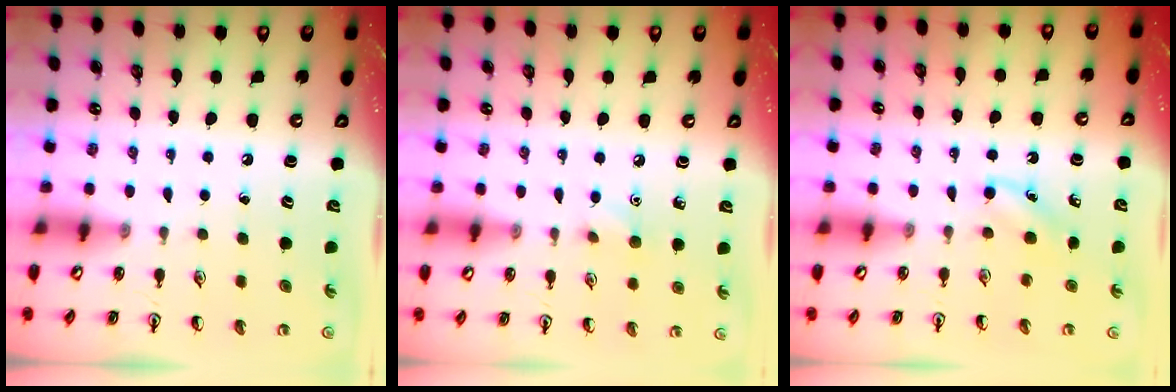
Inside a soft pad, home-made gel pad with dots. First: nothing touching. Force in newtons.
{"total": 5.4, "press": 5.3, "slide": 1.1}
{"total": 3.8, "press": 3.5, "slide": 1.6}